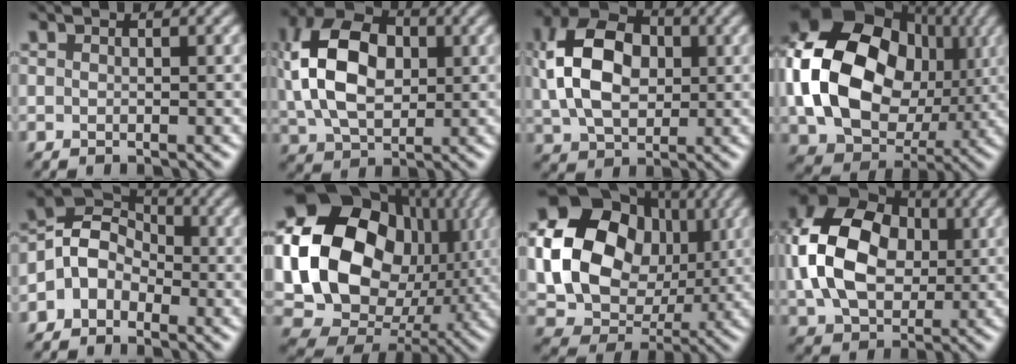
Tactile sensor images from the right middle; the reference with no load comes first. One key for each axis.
{"total": 10.1, "fx": 1.5, "fy": 6.8, "fz": 7.3, "tx": -0.163, "ty": 0.017, "tz": 0.017}
{"total": 9.0, "fx": 1.3, "fy": 6.3, "fz": 6.3, "tx": -0.138, "ty": 0.015, "tz": 0.017}
{"total": 16.5, "fx": 1.0, "fy": 12.6, "fz": 10.6, "tx": -0.217, "ty": 0.004, "tz": 0.008}
{"total": 4.8, "fx": -1.4, "fy": 4.1, "fz": 2.3, "tx": -0.024, "ty": 0.017, "tz": -0.045}
{"total": 21.7, "fx": 3.7, "fy": 18.0, "fz": 11.6, "tx": -0.256, "ty": 0.004, "tz": 0.085}
{"total": 13.5, "fx": 1.6, "fy": 10.9, "fz": 7.8, "tx": -0.147, "ty": 0.004, "tz": 0.023}
{"total": 12.8, "fx": 1.0, "fy": 9.5, "fz": 8.6, "tx": -0.196, "ty": 0.005, "tz": 0.025}